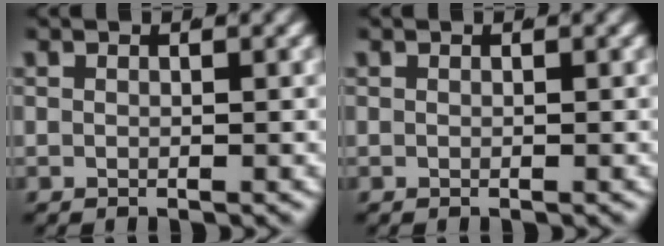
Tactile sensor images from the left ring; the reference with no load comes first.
{"total": 0.0}